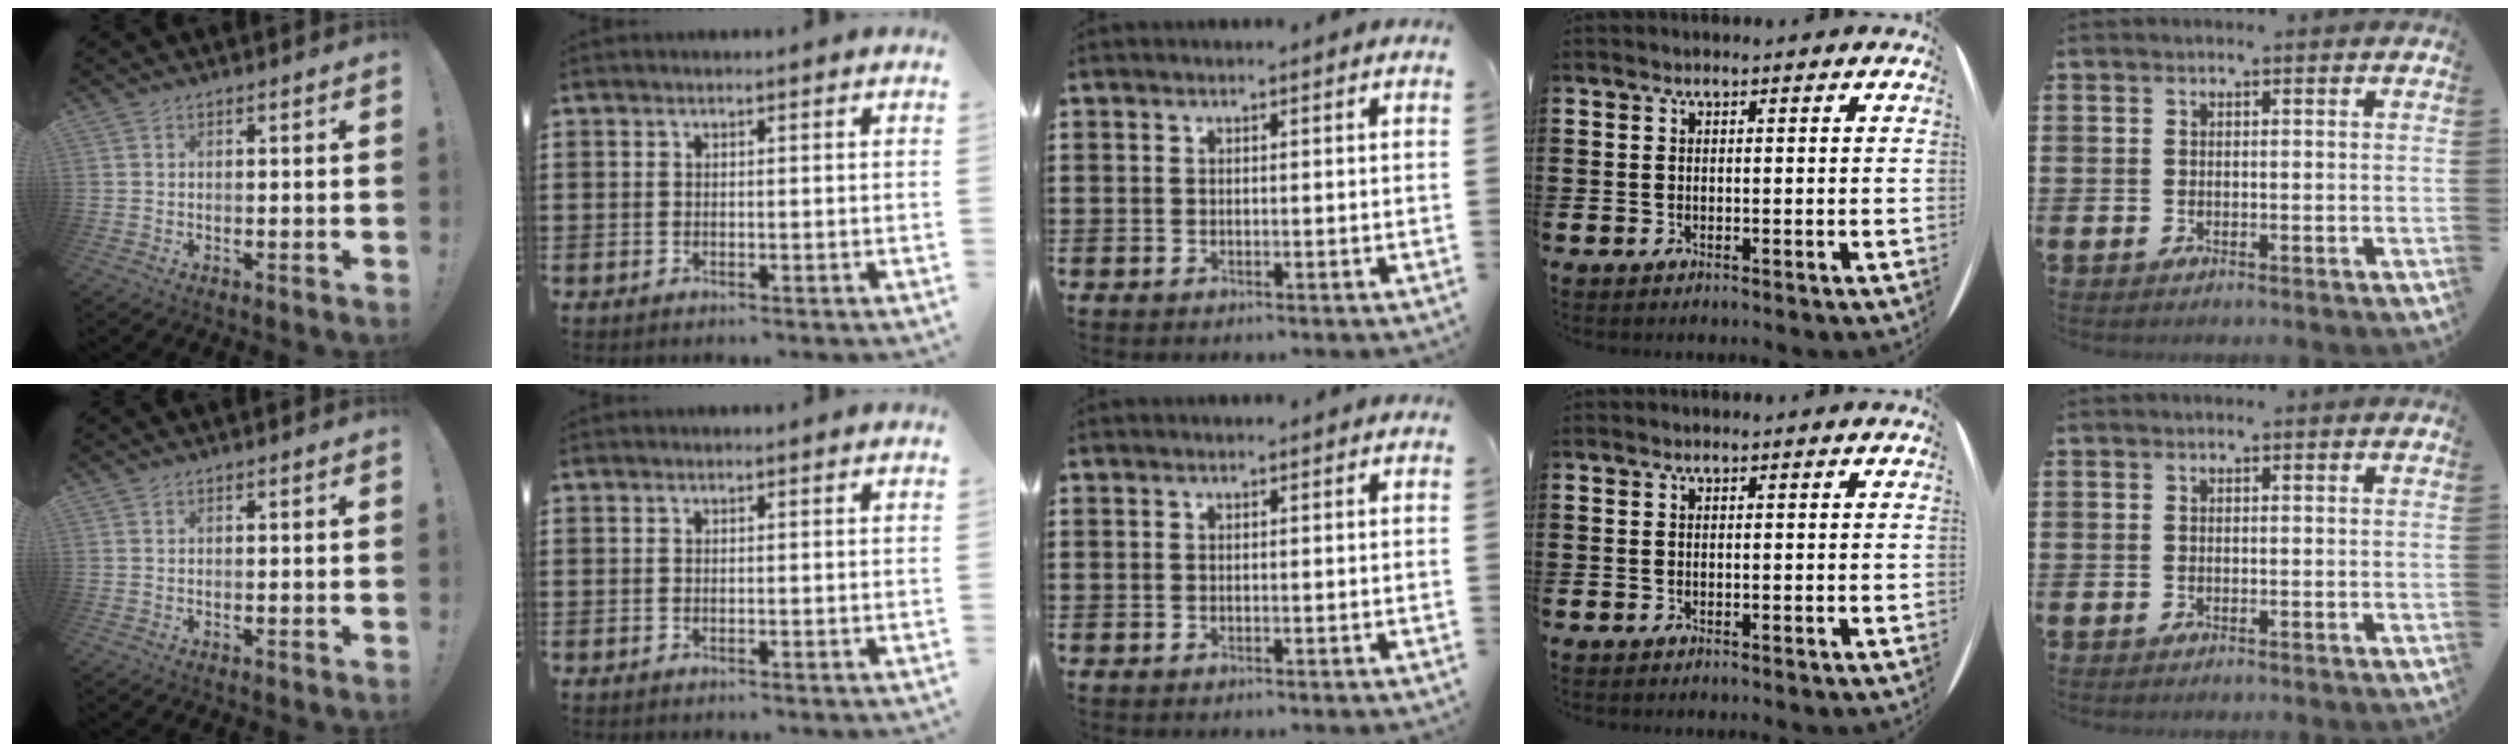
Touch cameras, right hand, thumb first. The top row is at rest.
{}